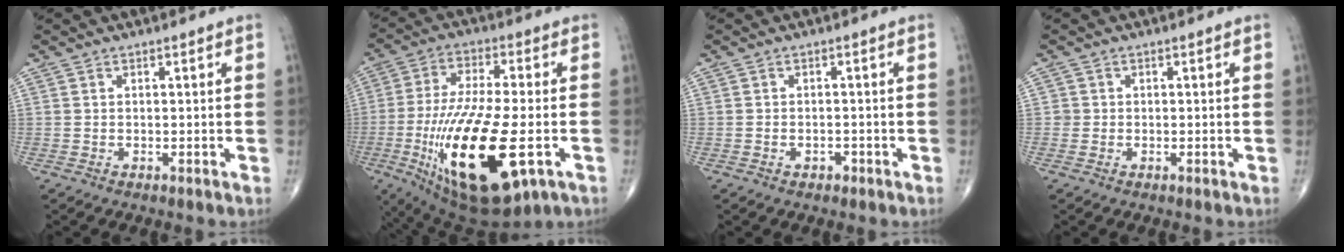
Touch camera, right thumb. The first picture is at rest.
{"total": 24.1, "force": [-6.6, 8.4, 21.6], "torque": [-0.460, -0.022, -0.099]}
{"total": 1.4, "force": [-0.8, 1.0, 0.7], "torque": [-0.007, 0.008, -0.011]}
{"total": 1.1, "force": [-0.1, 1.1, 0.0], "torque": [0.008, 0.005, -0.003]}